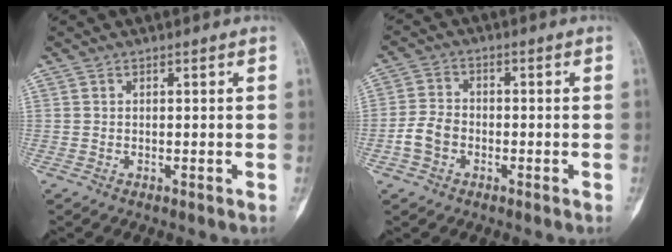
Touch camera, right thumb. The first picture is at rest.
{"total": 5.2, "force": [-1.9, 3.9, 3.0], "torque": [-0.054, 0.018, -0.040]}